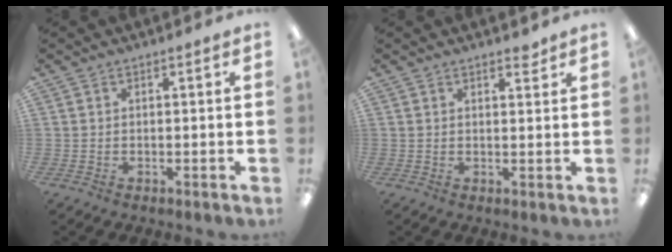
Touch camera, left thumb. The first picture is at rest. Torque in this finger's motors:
{"motor_torque": [-0.17, -0.06, -0.20, 0.08, 0.02]}